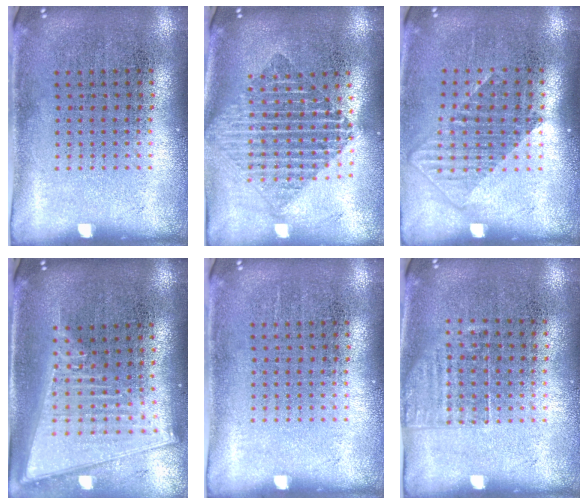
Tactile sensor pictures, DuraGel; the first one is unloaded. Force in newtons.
{"total": 1.9, "press": 1.6, "slide": 1.0}
{"total": 1.2, "press": 1.0, "slide": 0.8}
{"total": 2.2, "press": 1.8, "slide": 1.2}
{"total": 0.0}
{"total": 1.2, "press": 0.9, "slide": 0.7}